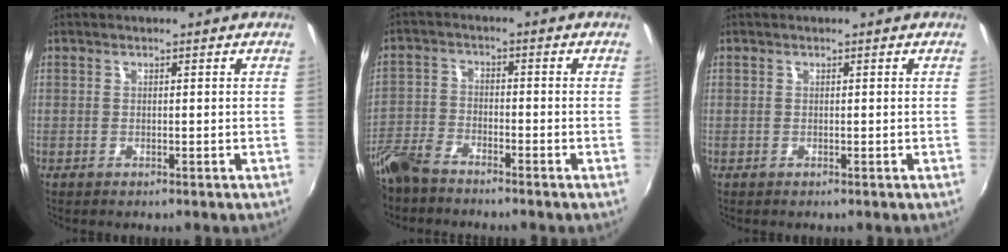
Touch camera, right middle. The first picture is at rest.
{"total": 7.8, "force": [-6.4, 2.9, 3.4], "torque": [-0.082, -0.005, -0.133]}
{"total": 0.0}